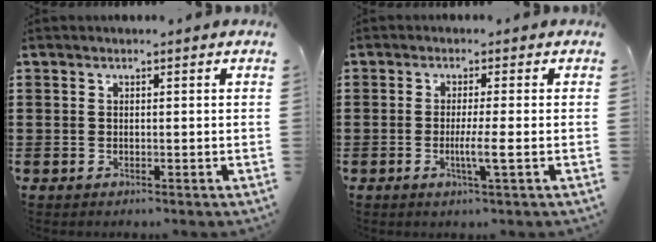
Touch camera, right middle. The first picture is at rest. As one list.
[{"total": 3.6, "force": [-1.1, -0.1, 3.5], "torque": [-0.061, -0.008, -0.020]}]